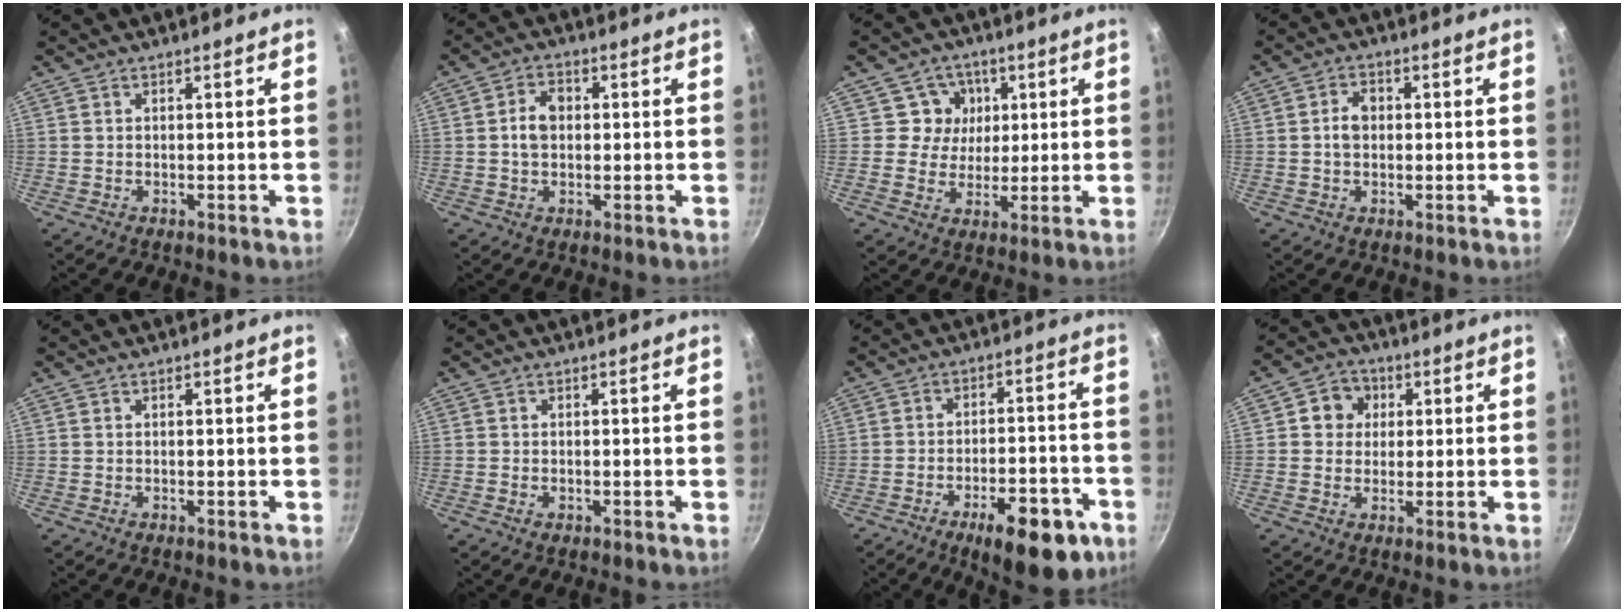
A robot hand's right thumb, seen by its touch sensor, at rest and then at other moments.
{"total": 5.2, "force": [0.3, 3.8, 3.6], "torque": [-0.047, 0.012, 0.000]}
{"total": 5.4, "force": [1.7, 5.1, 0.9], "torque": [0.027, -0.009, 0.023]}
{"total": 3.9, "force": [0.2, 2.9, 2.7], "torque": [-0.034, 0.011, -0.001]}
{"total": 0.0}
{"total": 0.8, "force": [-0.3, 0.6, 0.5], "torque": [-0.008, 0.000, -0.006]}
{"total": 14.5, "force": [-7.4, 5.9, 11.0], "torque": [-0.124, 0.039, -0.096]}
{"total": 6.4, "force": [1.6, 5.8, 2.3], "torque": [0.001, 0.005, 0.014]}